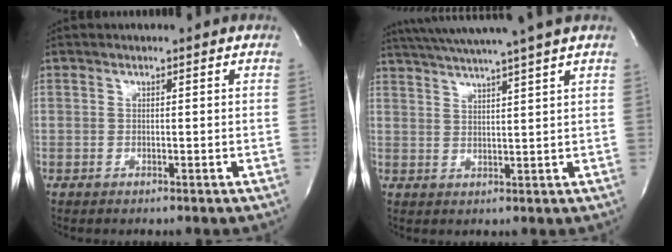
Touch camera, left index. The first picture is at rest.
{"total": 12.9, "force": [11.0, -1.9, 6.4], "torque": [-0.113, 0.000, 0.157]}